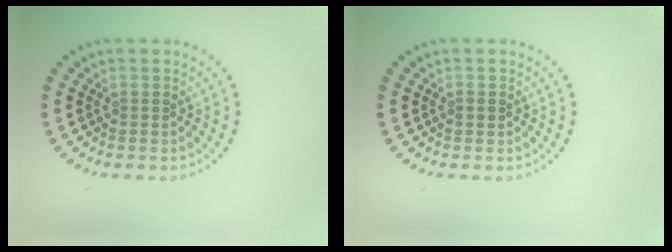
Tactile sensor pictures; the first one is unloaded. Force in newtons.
{"total": 0.9, "press": 0.9, "slide": 0.3}